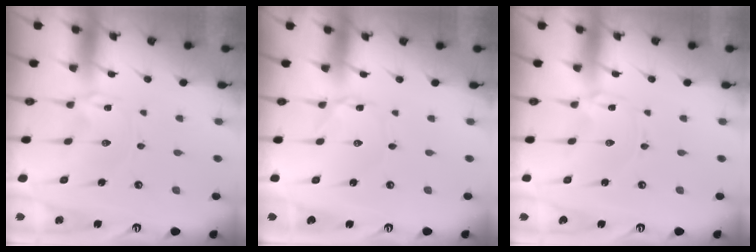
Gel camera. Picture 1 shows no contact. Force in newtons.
{"total": 0.7, "press": 0.7, "slide": 0.1}
{"total": 0.5, "press": 0.4, "slide": 0.2}